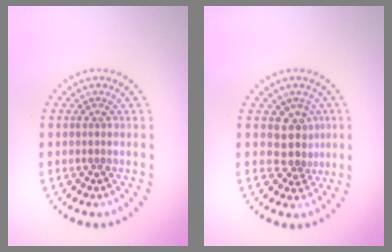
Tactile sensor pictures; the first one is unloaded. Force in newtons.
{"total": 2.8, "press": 2.3, "slide": 1.6}